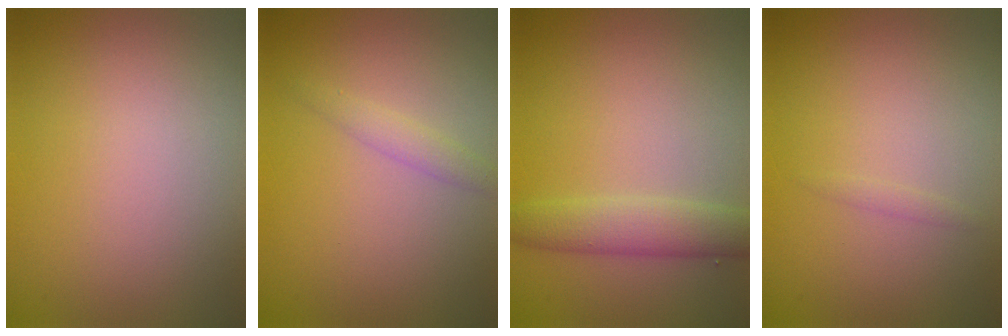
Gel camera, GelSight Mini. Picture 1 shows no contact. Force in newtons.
{"total": 1.4, "press": 1.4, "slide": 0.1}
{"total": 3.4, "press": 3.4, "slide": 0.1}
{"total": 0.6, "press": 0.6, "slide": 0.0}